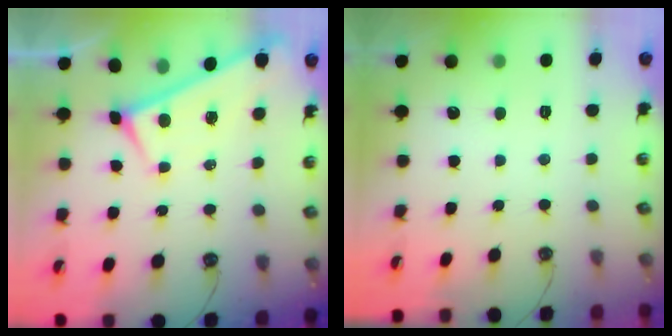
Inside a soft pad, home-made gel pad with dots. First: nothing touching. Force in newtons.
{"total": 0.0}